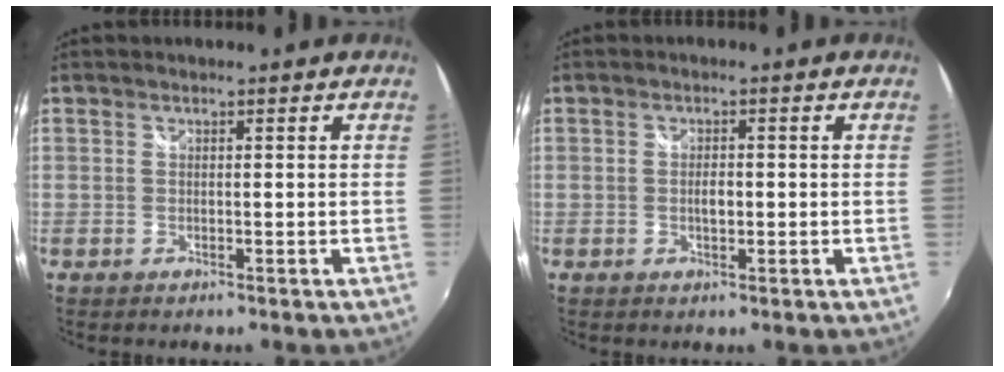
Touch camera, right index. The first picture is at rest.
{"total": 2.0, "force": [-0.3, 1.1, 1.7], "torque": [-0.028, 0.001, -0.006]}